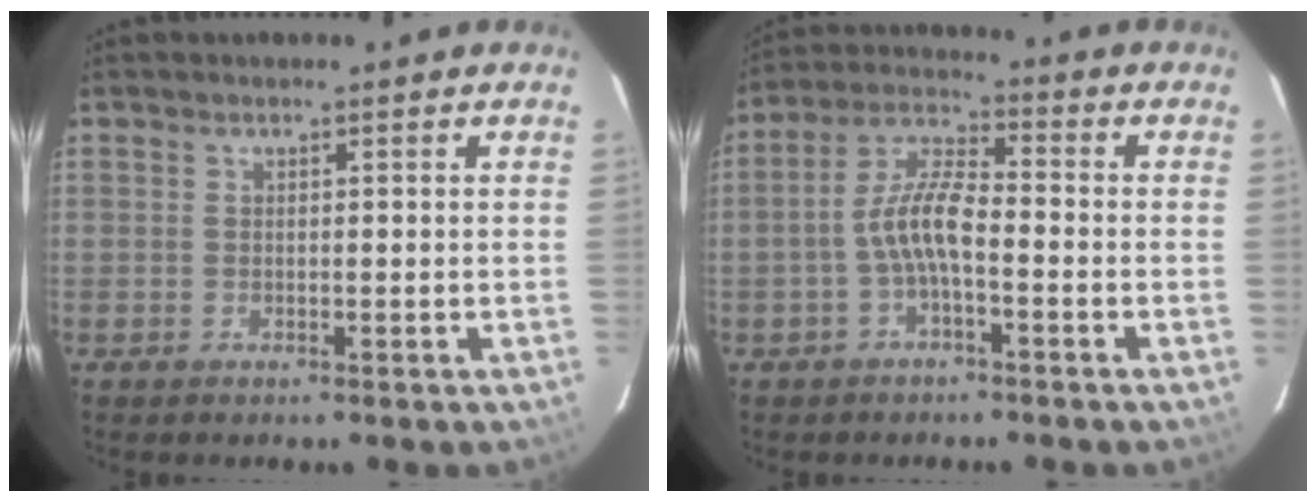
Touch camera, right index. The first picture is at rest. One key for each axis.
{"total": 7.1, "fx": -2.4, "fy": 2.0, "fz": 6.4, "tx": -0.139, "ty": 0.016, "tz": -0.046}